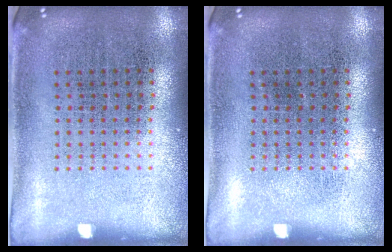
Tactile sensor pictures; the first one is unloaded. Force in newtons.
{"total": 0.0}